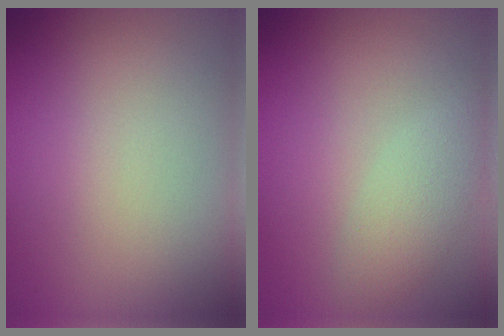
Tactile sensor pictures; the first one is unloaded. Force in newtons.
{"total": 2.5, "press": 2.5, "slide": 0.0}